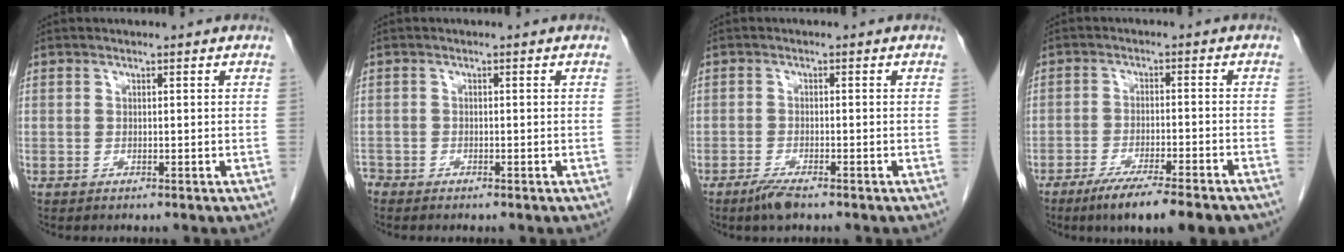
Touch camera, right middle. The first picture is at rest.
{"total": 1.2, "force": [-1.1, 0.5, 0.1], "torque": [-0.001, 0.000, -0.021]}
{"total": 2.8, "force": [-2.1, 0.4, 1.8], "torque": [-0.042, -0.005, -0.039]}
{"total": 12.4, "force": [-9.6, 1.2, 7.7], "torque": [-0.102, -0.022, -0.146]}